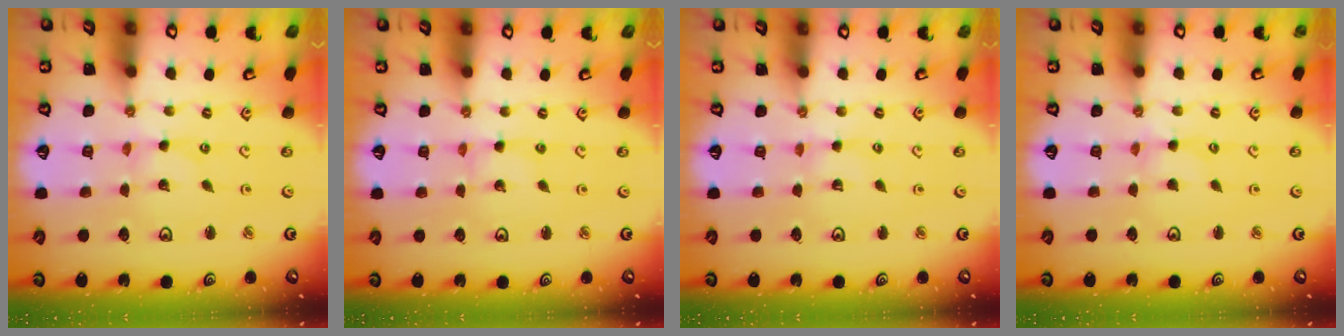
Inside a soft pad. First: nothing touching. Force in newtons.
{"total": 1.1, "press": 1.1, "slide": 0.1}
{"total": 1.1, "press": 1.1, "slide": 0.2}
{"total": 1.7, "press": 1.6, "slide": 0.3}